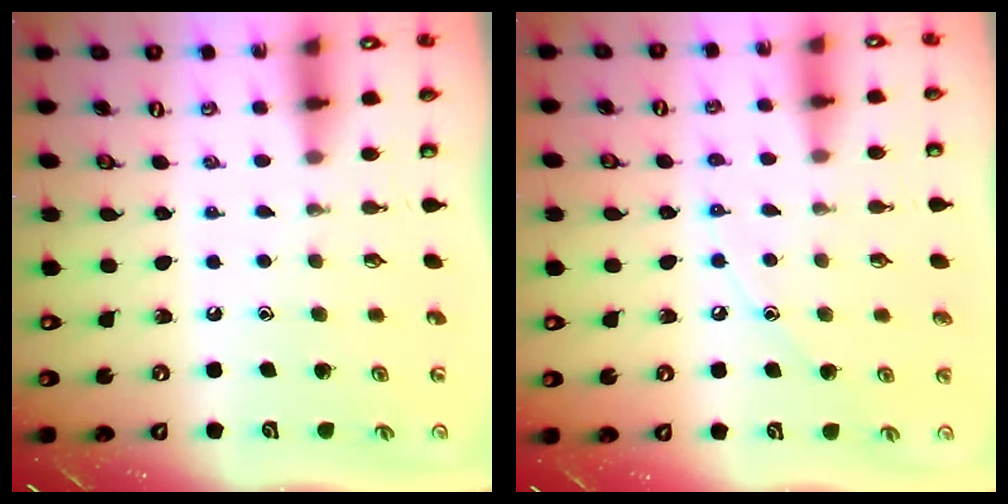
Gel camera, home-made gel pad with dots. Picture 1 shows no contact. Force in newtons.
{"total": 6.4, "press": 6.3, "slide": 0.4}